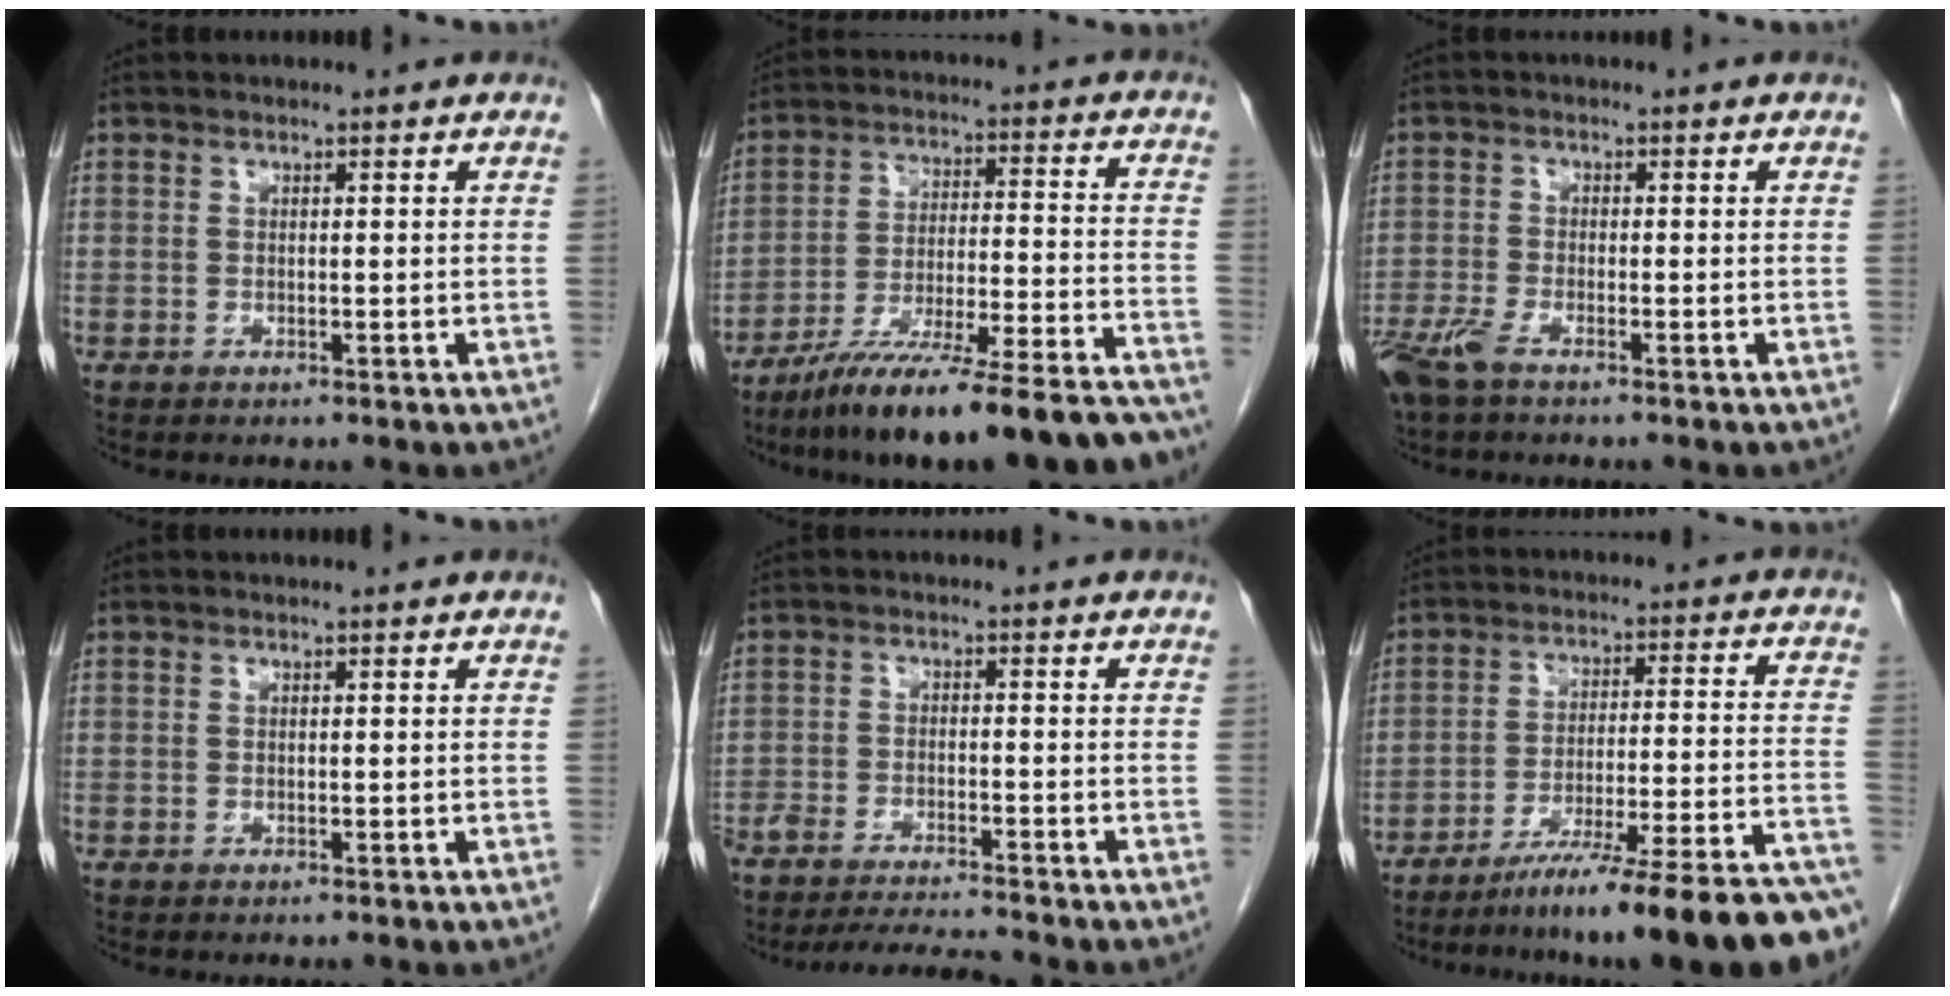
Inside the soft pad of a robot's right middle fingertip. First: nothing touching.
{"total": 23.3, "force": [-19.9, 1.6, 12.0], "torque": [-0.136, -0.002, -0.301]}
{"total": 5.0, "force": [-3.6, 1.1, 3.3], "torque": [-0.073, -0.011, -0.071]}
{"total": 0.0}
{"total": 8.1, "force": [-7.7, -0.5, 2.5], "torque": [-0.032, -0.009, -0.129]}
{"total": 21.4, "force": [-17.7, -0.7, 12.0], "torque": [-0.114, -0.005, -0.261]}